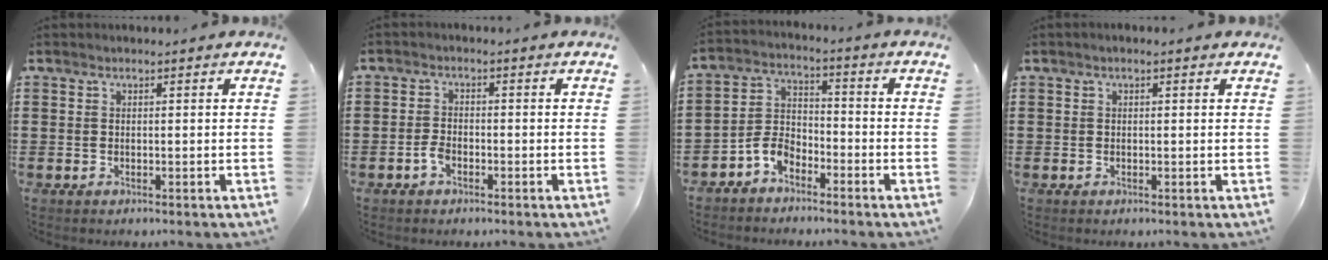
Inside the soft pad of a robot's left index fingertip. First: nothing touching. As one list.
[{"total": 2.2, "force": [-1.1, 1.1, 1.5], "torque": [-0.037, 0.000, -0.023]}, {"total": 5.1, "force": [-3.8, 2.6, 2.1], "torque": [-0.054, 0.008, -0.079]}, {"total": 0.6, "force": [0.1, 0.3, 0.6], "torque": [-0.011, 0.003, 0.002]}]